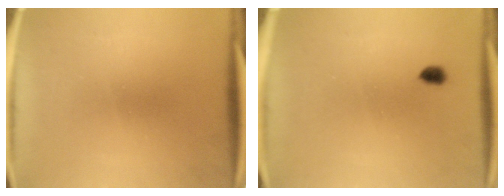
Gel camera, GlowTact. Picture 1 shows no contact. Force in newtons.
{"total": 2.1}